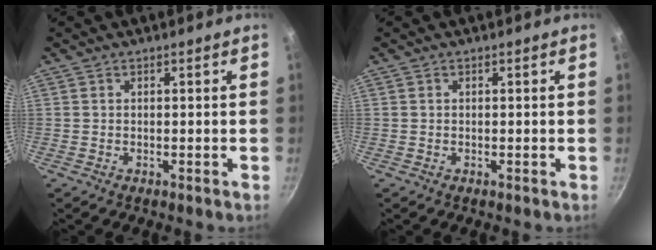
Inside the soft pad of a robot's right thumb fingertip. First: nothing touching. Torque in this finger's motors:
{"motor_torque": [0.18, 0.05, -0.21, 0.09, 0.01]}